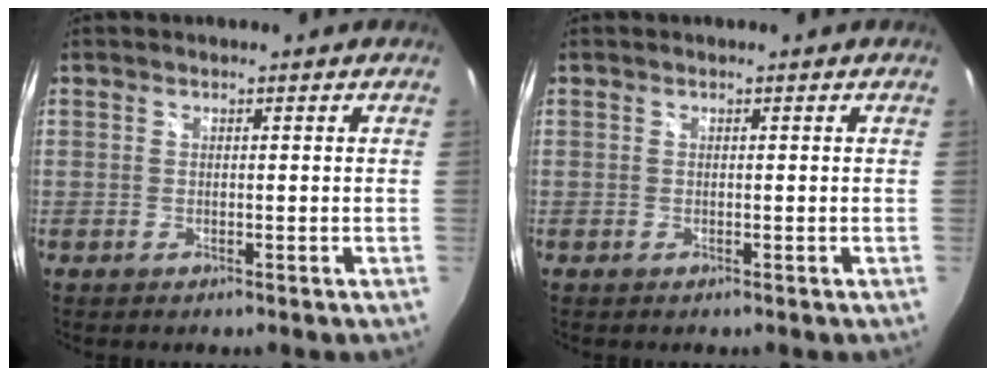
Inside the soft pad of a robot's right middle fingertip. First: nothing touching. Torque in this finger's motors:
{"motor_torque": [0.00, 0.01, 0.00, 0.00]}